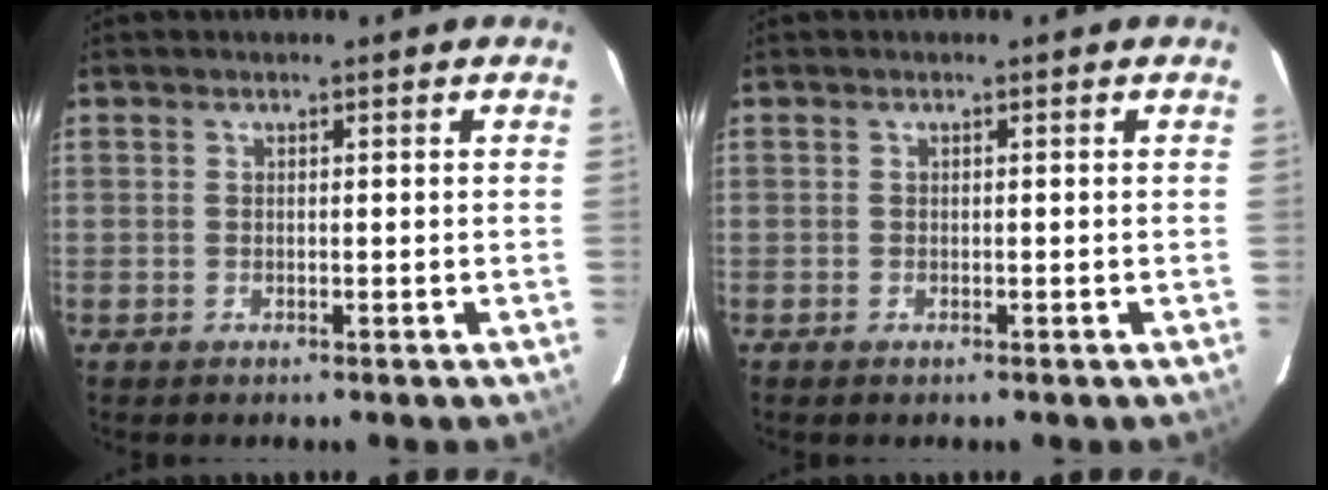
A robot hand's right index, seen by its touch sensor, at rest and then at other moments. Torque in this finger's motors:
{"motor_torque": [-0.06, -0.03, 0.08, 0.01]}